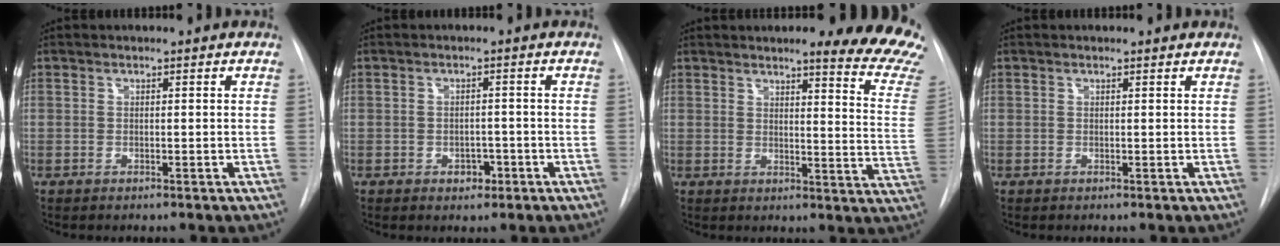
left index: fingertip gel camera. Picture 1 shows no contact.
{"total": 2.3, "force": [-1.1, 1.6, 1.2], "torque": [-0.013, 0.004, -0.008]}
{"total": 15.8, "force": [14.1, 0.5, 7.0], "torque": [-0.070, -0.101, 0.138]}
{"total": 1.0, "force": [1.0, 0.1, 0.2], "torque": [-0.012, 0.009, 0.013]}